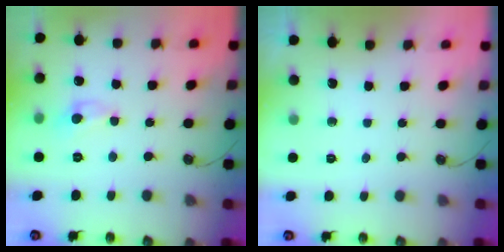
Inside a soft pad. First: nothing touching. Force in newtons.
{"total": 0.0}